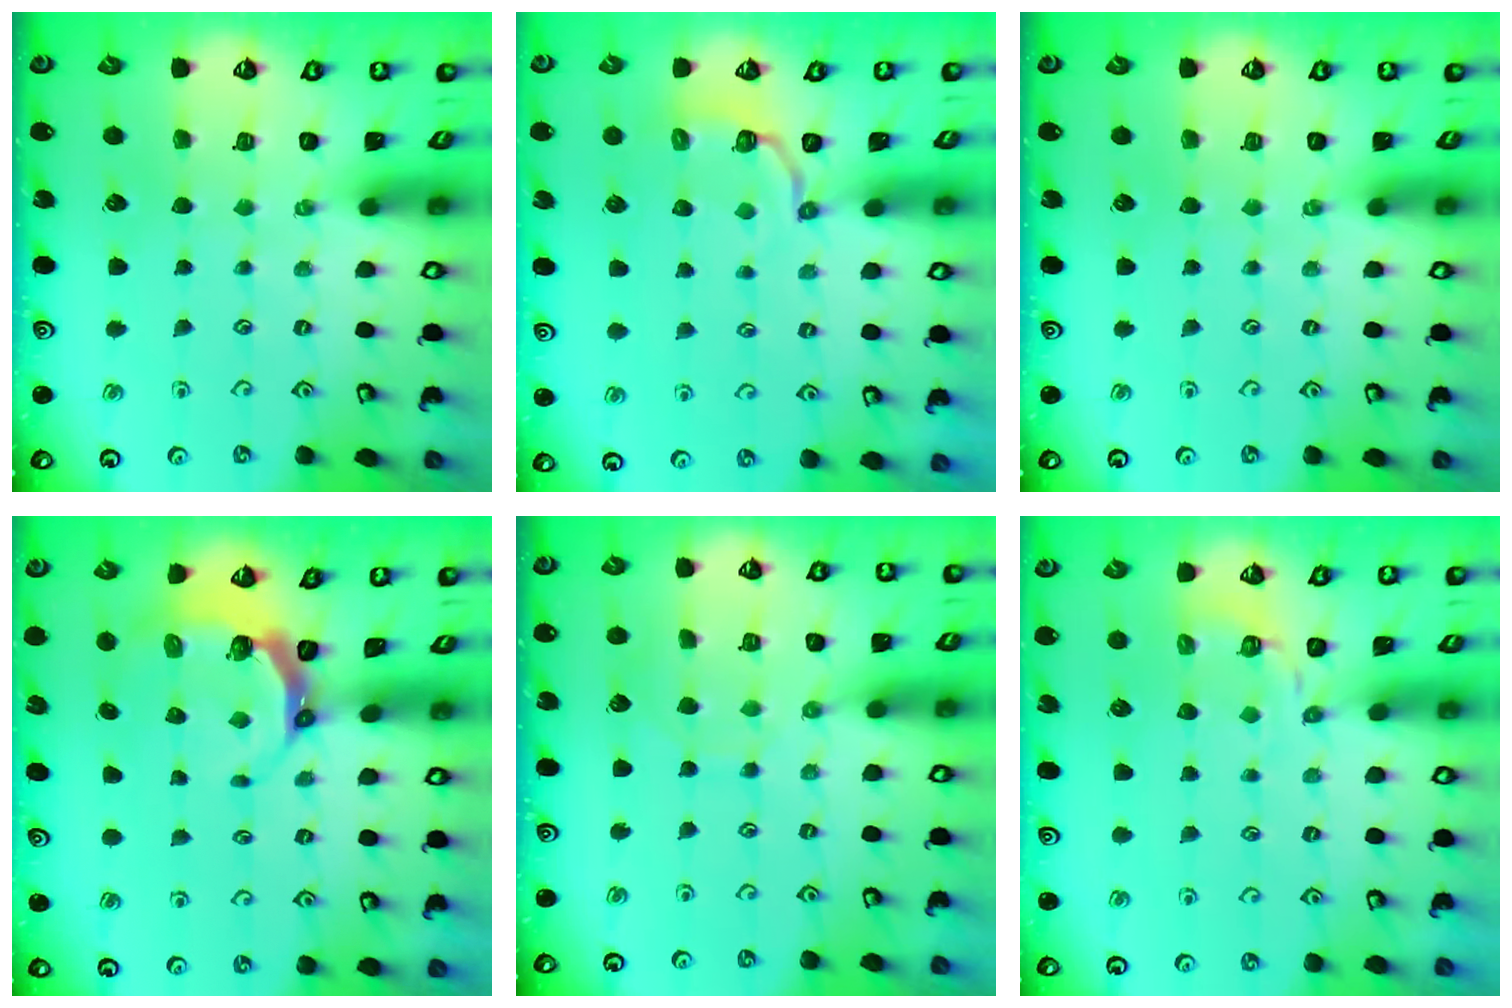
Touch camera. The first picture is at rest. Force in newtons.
{"total": 3.1, "press": 1.5, "slide": 2.7}
{"total": 0.0}
{"total": 5.8, "press": 4.8, "slide": 3.3}
{"total": 5.7, "press": 5.7, "slide": 0.4}
{"total": 4.2, "press": 3.6, "slide": 2.2}